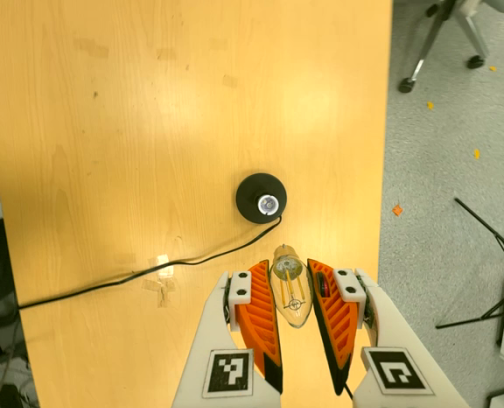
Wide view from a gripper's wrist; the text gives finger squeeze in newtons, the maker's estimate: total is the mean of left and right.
{"total": 14.2, "left": 15.2, "right": 13.2}